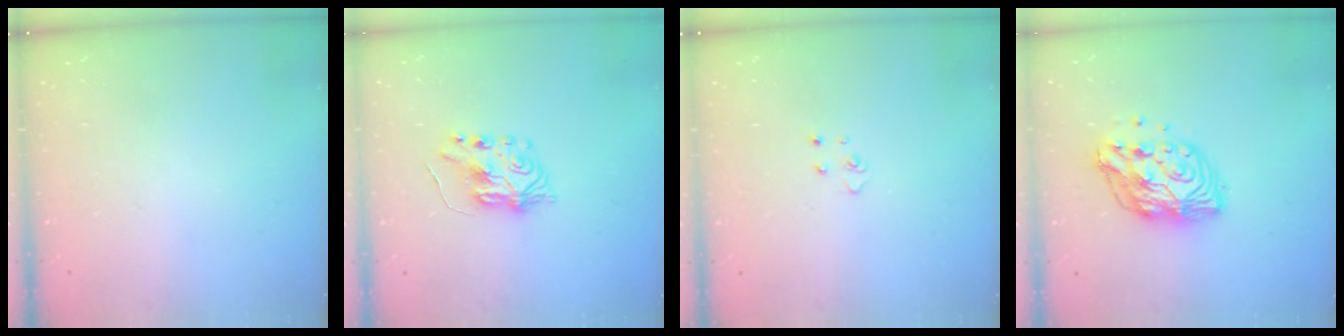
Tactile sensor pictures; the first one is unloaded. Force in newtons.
{"total": 7.5, "press": 7.5, "slide": 0.8}
{"total": 3.2, "press": 3.2, "slide": 0.4}
{"total": 12.6, "press": 12.6, "slide": 1.1}